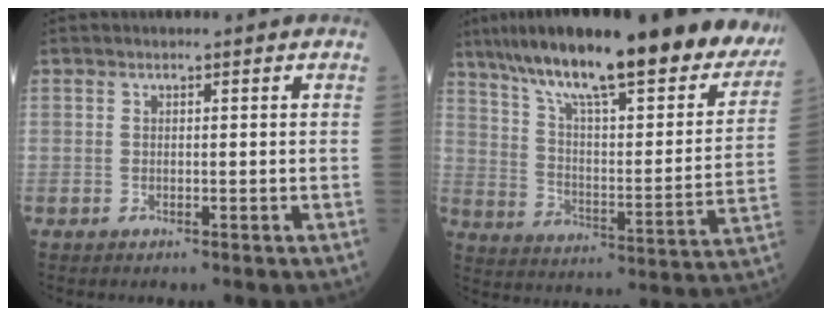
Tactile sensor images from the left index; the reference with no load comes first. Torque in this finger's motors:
{"motor_torque": [0.99, -1.14, 1.05, 0.21]}